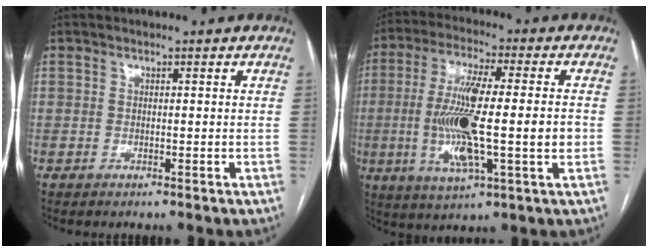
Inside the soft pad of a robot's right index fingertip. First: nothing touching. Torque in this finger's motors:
{"motor_torque": [0.78, -0.18, 0.61, 0.21]}